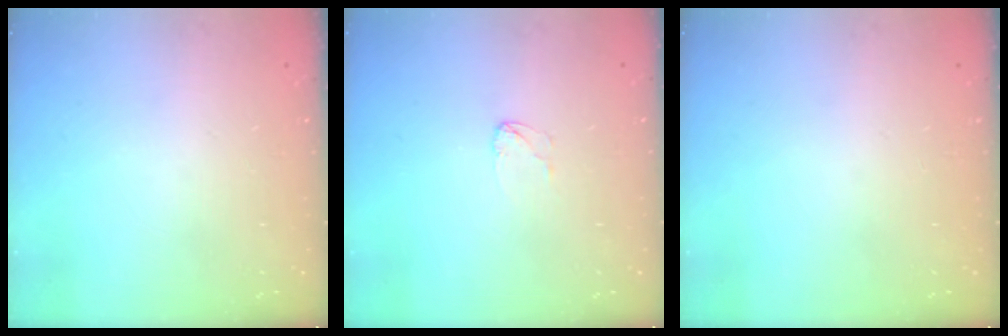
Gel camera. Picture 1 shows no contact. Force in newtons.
{"total": 2.6, "press": 2.6, "slide": 0.2}
{"total": 0.0}